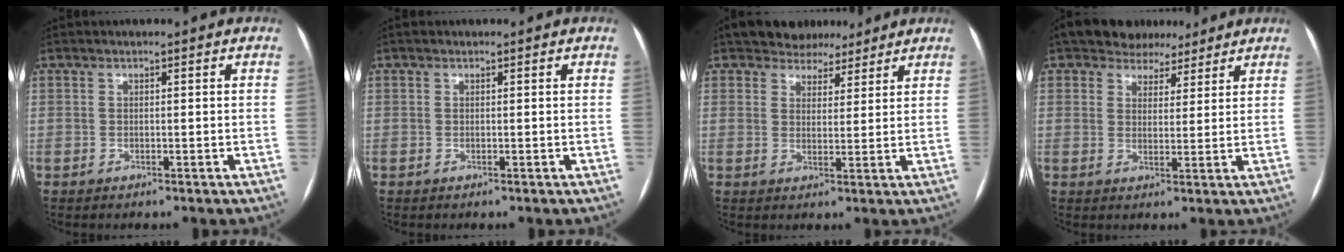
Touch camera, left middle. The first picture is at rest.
{"total": 0.0}
{"total": 5.5, "force": [4.6, 3.0, 0.2], "torque": [0.003, 0.002, 0.060]}
{"total": 7.1, "force": [5.8, 4.0, 0.8], "torque": [-0.002, 0.011, 0.082]}